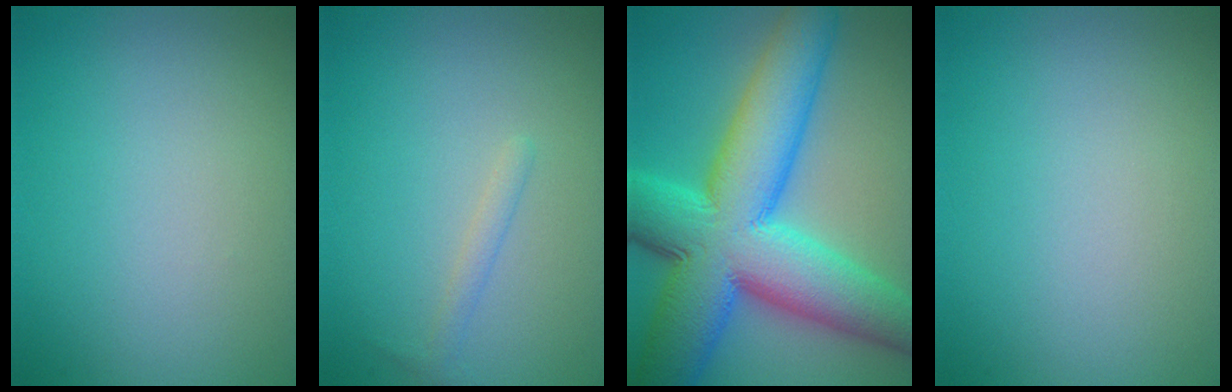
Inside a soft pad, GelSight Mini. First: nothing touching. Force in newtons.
{"total": 1.0, "press": 1.0, "slide": 0.0}
{"total": 14.4, "press": 14.4, "slide": 0.4}
{"total": 0.0}